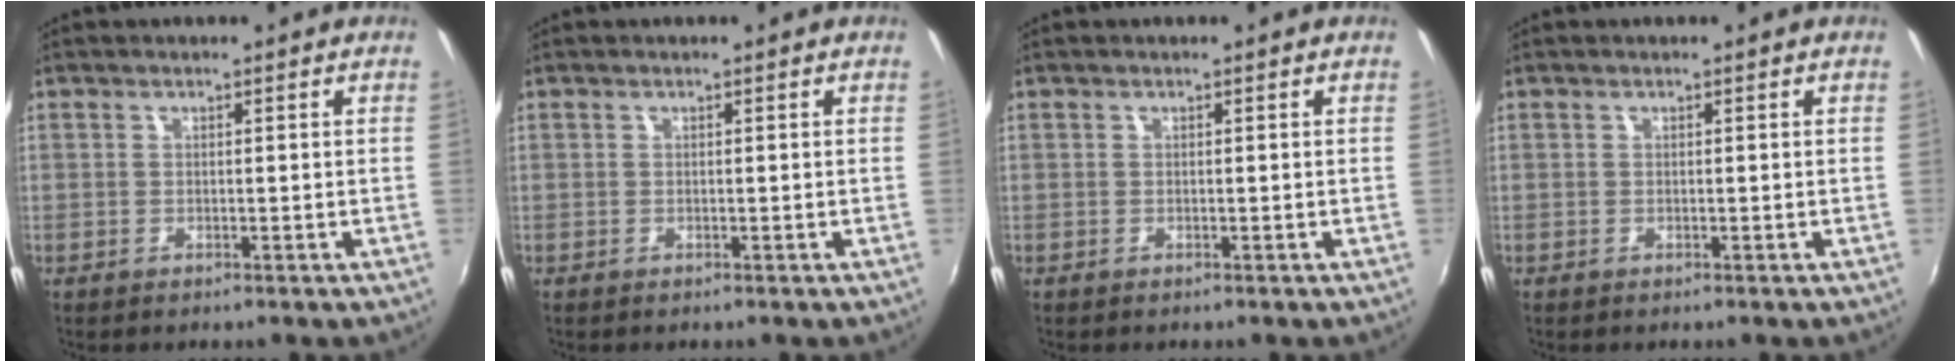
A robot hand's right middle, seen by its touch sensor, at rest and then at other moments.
{"total": 0.0}
{"total": 0.0}
{"total": 0.0}